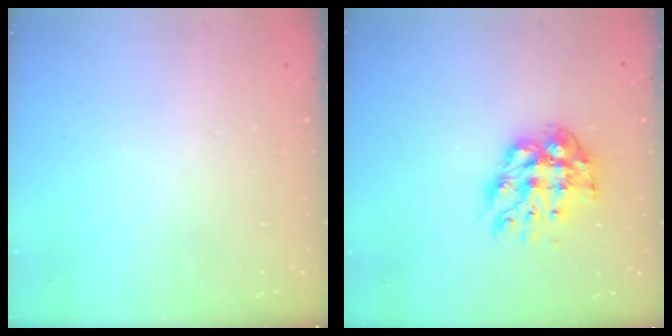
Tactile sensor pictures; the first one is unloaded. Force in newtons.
{"total": 10.9, "press": 10.8, "slide": 0.9}